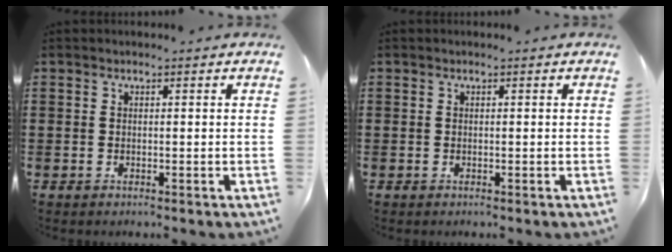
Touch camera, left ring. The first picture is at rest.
{"total": 0.0}